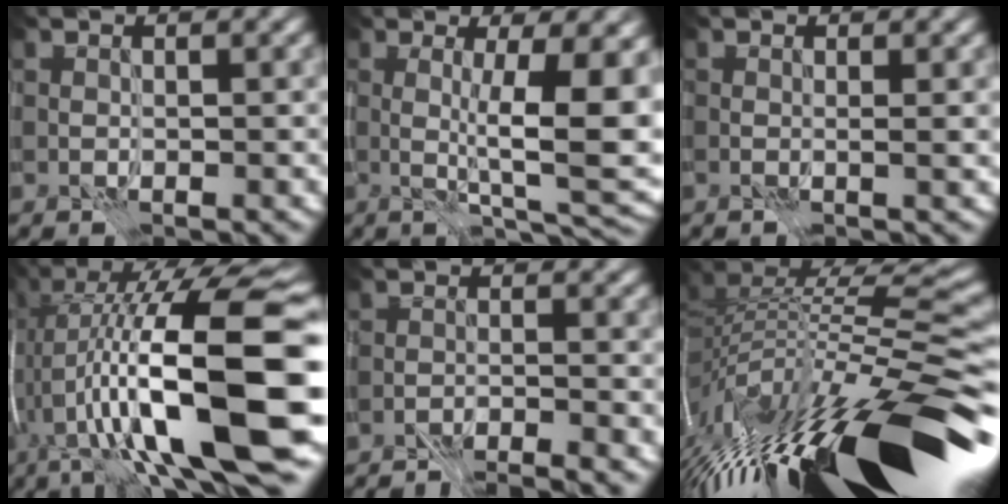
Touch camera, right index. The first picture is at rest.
{"total": 8.6, "force": [0.6, 2.0, 8.4], "torque": [-0.121, -0.004, 0.015]}
{"total": 0.8, "force": [0.1, 0.1, 0.8], "torque": [-0.013, -0.002, 0.002]}
{"total": 17.3, "force": [-1.5, 5.2, 16.4], "torque": [-0.294, 0.036, -0.022]}
{"total": 4.8, "force": [-4.7, 0.3, 1.0], "torque": [-0.017, 0.001, -0.068]}
{"total": 16.2, "force": [-7.0, 4.1, 14.0], "torque": [-0.239, 0.008, -0.107]}